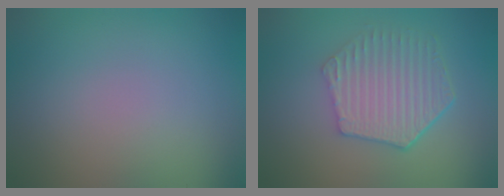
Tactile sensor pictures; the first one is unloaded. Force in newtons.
{"total": 5.8, "press": 4.3, "slide": 3.8}